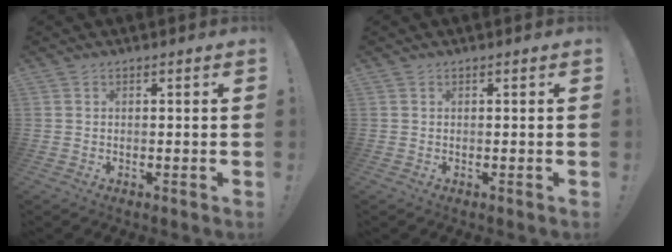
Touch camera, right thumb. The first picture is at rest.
{"total": 0.0}